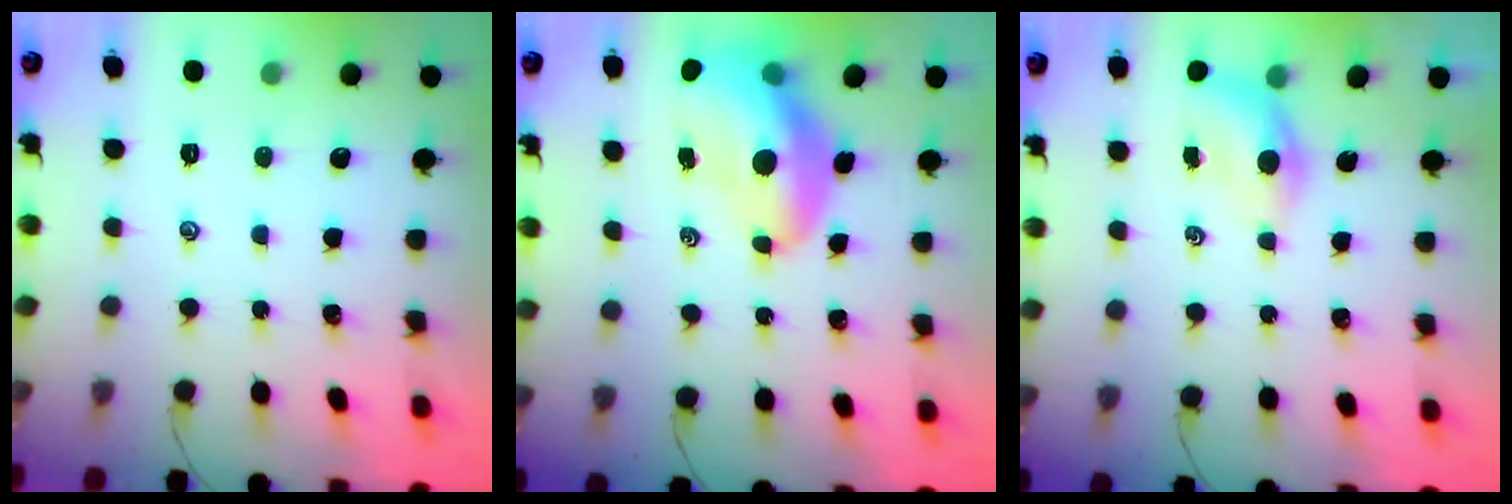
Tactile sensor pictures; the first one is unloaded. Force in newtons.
{"total": 13.9, "press": 13.3, "slide": 4.1}
{"total": 4.1, "press": 4.0, "slide": 0.7}